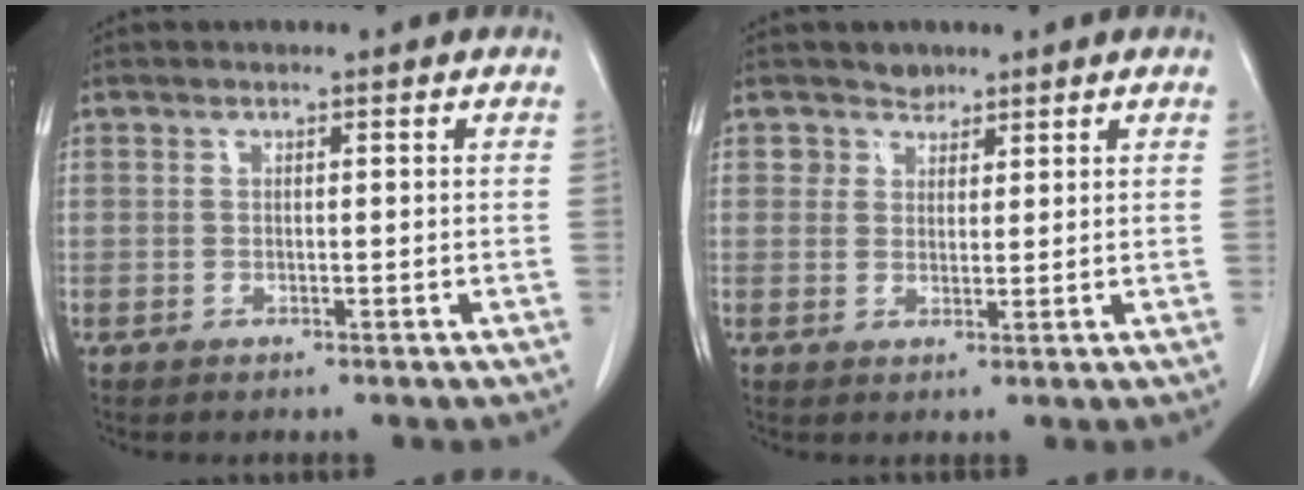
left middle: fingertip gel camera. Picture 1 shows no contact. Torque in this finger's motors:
{"motor_torque": [0.07, -0.07, -0.07, -0.01]}